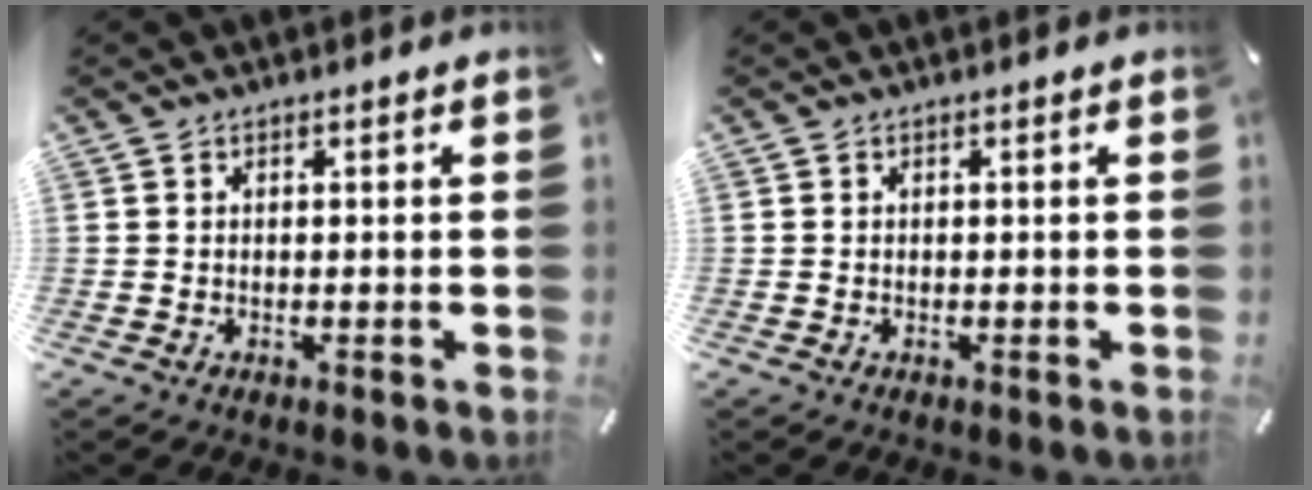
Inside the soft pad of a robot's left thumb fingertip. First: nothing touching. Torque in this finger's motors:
{"motor_torque": [-0.05, 0.18, -0.07, 0.03, -0.02]}